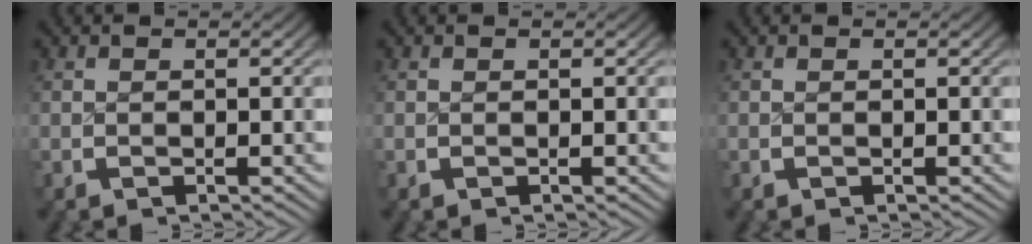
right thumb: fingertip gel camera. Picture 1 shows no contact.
{"total": 0.0}
{"total": 0.0}